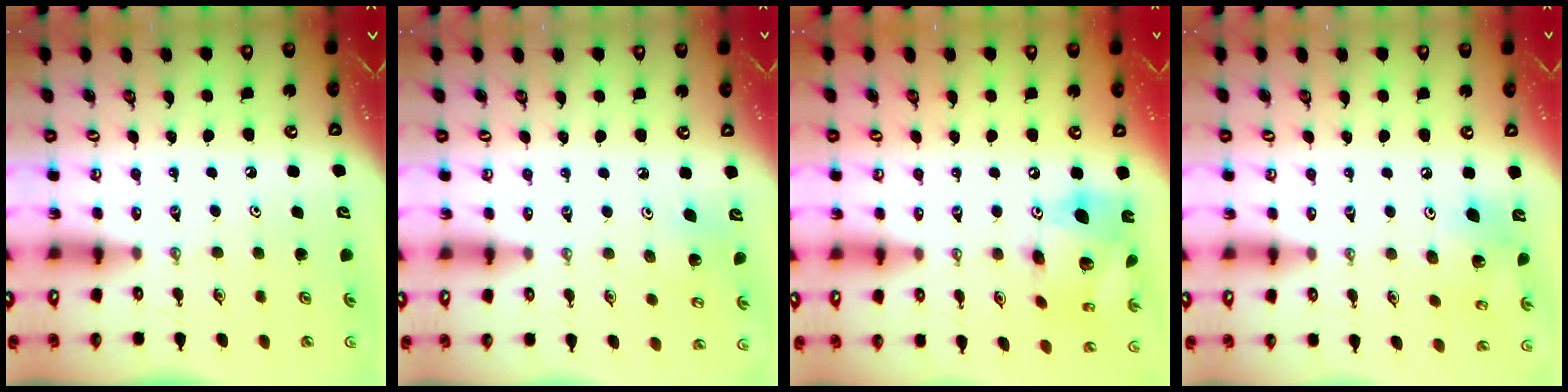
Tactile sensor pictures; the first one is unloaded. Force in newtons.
{"total": 5.8, "press": 5.8, "slide": 0.4}
{"total": 17.2, "press": 17.1, "slide": 1.9}
{"total": 11.7, "press": 11.5, "slide": 2.2}